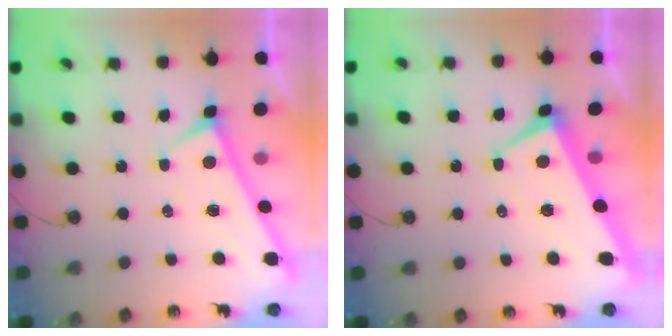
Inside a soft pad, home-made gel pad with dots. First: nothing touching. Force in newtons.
{"total": 2.2, "press": 1.9, "slide": 1.1}